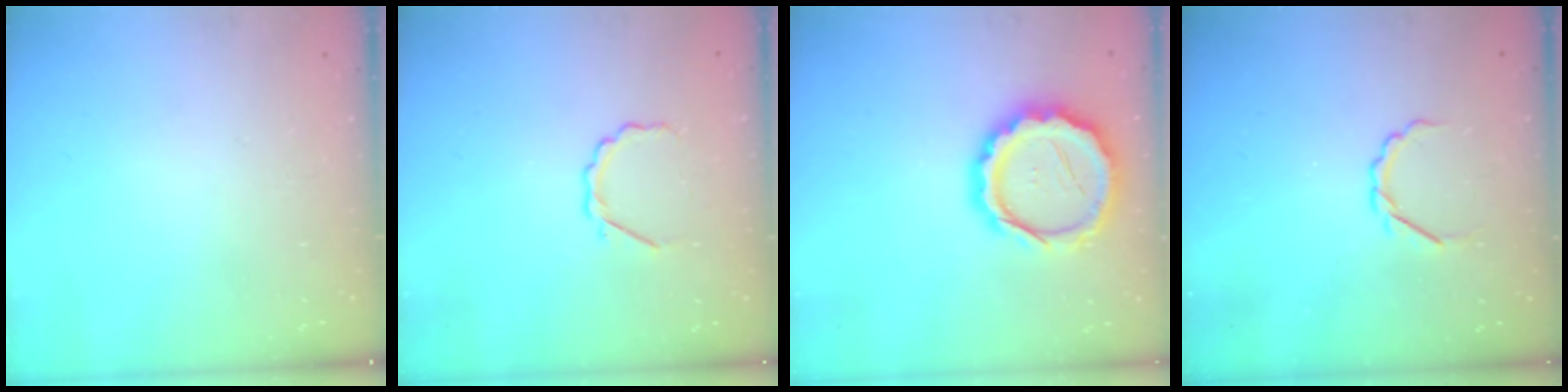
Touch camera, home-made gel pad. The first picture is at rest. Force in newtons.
{"total": 3.6, "press": 3.4, "slide": 1.2}
{"total": 16.6, "press": 16.3, "slide": 3.3}
{"total": 3.6, "press": 3.5, "slide": 1.0}